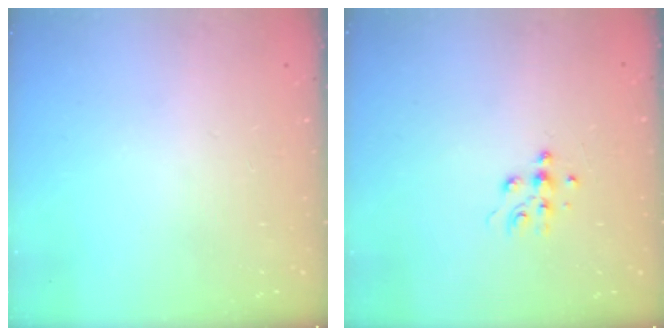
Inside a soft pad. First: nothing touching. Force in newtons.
{"total": 6.1, "press": 6.1, "slide": 0.8}